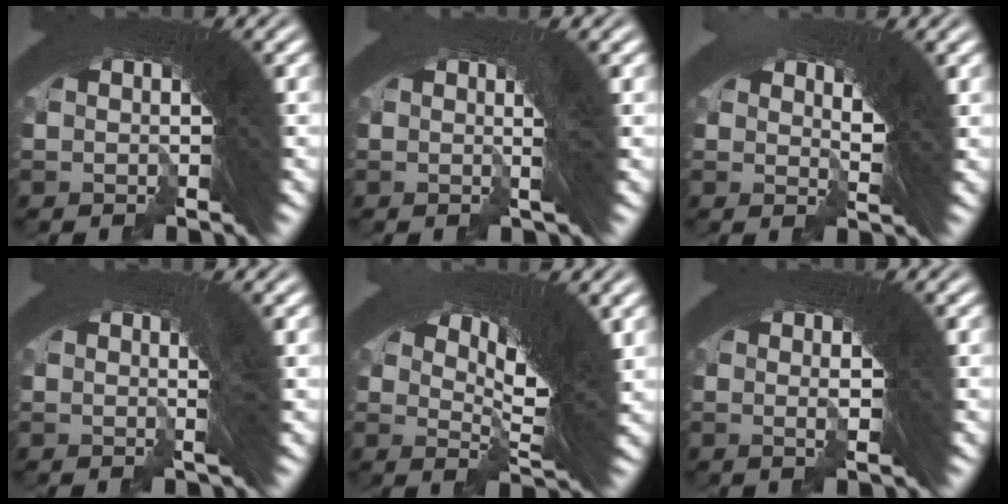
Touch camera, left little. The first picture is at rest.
{"total": 1.7, "force": [0.2, 0.4, 1.6], "torque": [-0.026, 0.009, -0.004]}
{"total": 1.6, "force": [-0.9, 1.1, 0.9], "torque": [-0.031, -0.032, -0.005]}
{"total": 1.2, "force": [0.0, 0.3, 1.2], "torque": [-0.021, 0.005, -0.005]}
{"total": 6.7, "force": [0.5, 2.7, 6.1], "torque": [-0.098, -0.020, 0.012]}
{"total": 3.4, "force": [0.4, 2.0, 2.7], "torque": [-0.042, 0.004, -0.001]}